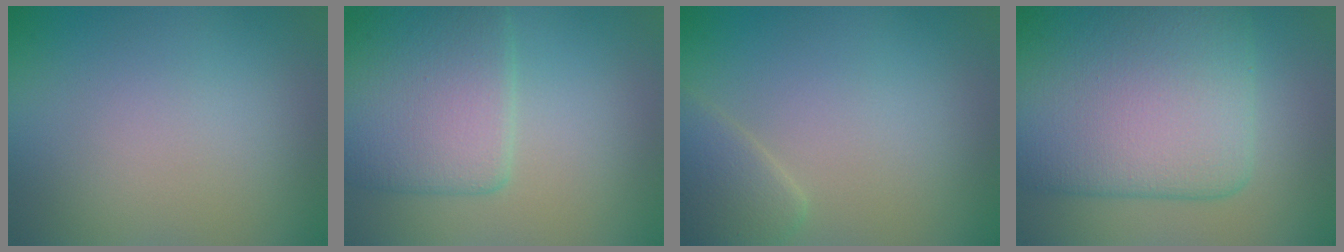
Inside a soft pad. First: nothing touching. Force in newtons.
{"total": 6.3, "press": 6.3, "slide": 0.5}
{"total": 2.4, "press": 2.4, "slide": 0.1}
{"total": 11.9, "press": 11.9, "slide": 0.4}